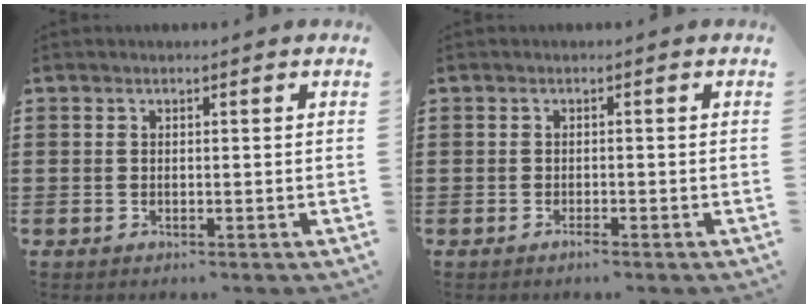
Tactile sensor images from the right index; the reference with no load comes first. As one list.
[{"total": 0.8, "force": [-0.7, 0.2, 0.4], "torque": [-0.010, -0.004, -0.013]}]